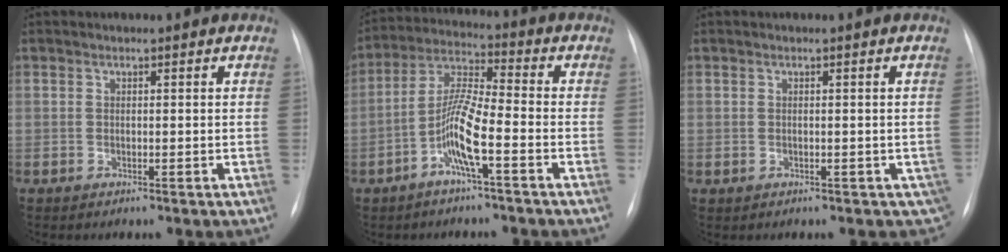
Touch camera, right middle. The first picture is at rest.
{"total": 8.2, "force": [-3.3, 0.6, 7.5], "torque": [-0.159, 0.010, -0.069]}
{"total": 2.4, "force": [-0.6, 1.8, 1.4], "torque": [-0.007, 0.006, 0.003]}